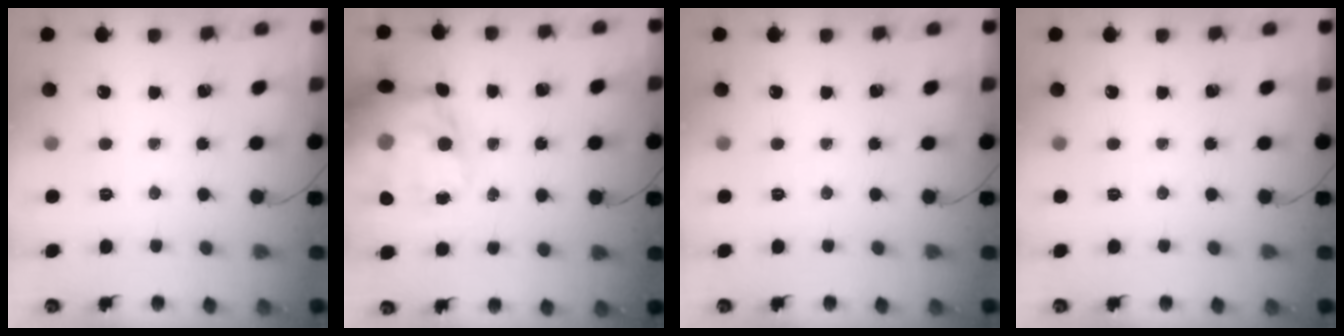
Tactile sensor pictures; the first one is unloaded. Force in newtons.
{"total": 19.5, "press": 19.0, "slide": 4.4}
{"total": 0.0}
{"total": 0.0}